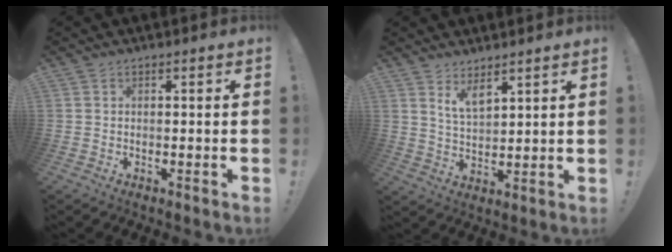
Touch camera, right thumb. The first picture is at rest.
{"total": 6.4, "force": [5.1, 2.5, 3.1], "torque": [-0.054, -0.032, 0.094]}